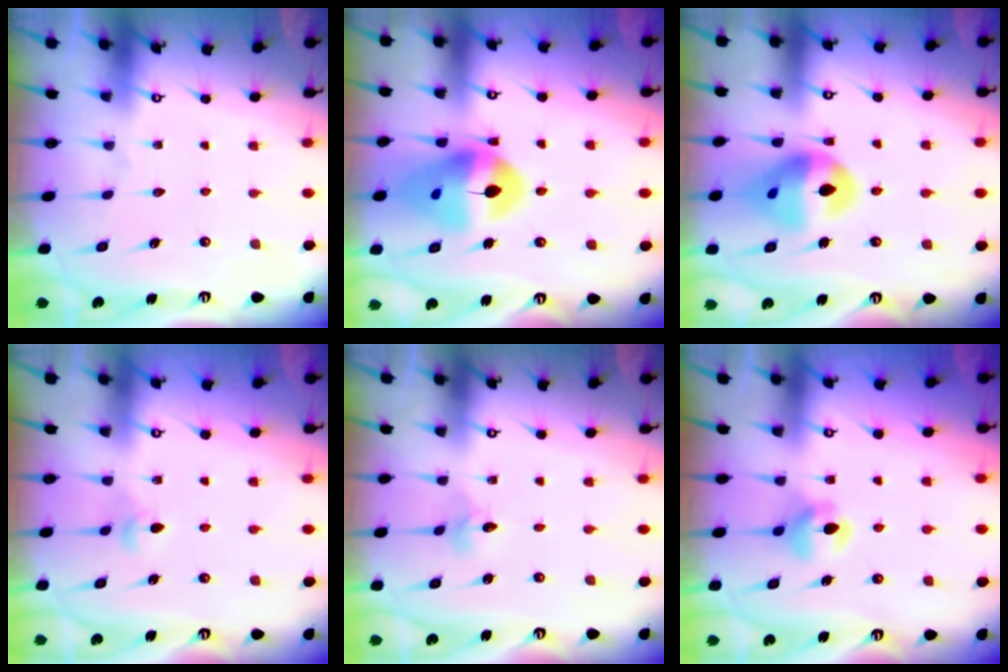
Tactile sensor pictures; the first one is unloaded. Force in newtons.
{"total": 17.1, "press": 17.0, "slide": 1.9}
{"total": 15.0, "press": 14.9, "slide": 1.9}
{"total": 3.1, "press": 3.0, "slide": 0.8}
{"total": 2.4, "press": 2.4, "slide": 0.2}
{"total": 6.3, "press": 6.3, "slide": 0.4}